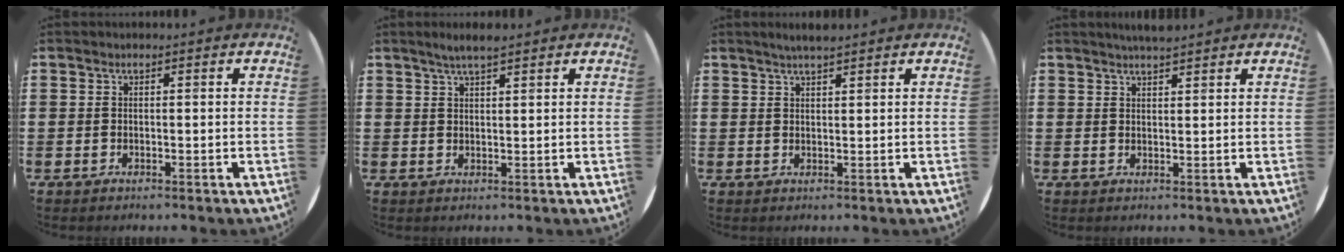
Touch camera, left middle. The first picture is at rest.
{"total": 2.8, "force": [2.4, 0.2, 1.5], "torque": [-0.029, 0.004, 0.042]}
{"total": 2.2, "force": [2.0, 0.1, 0.9], "torque": [-0.018, 0.003, 0.036]}
{"total": 2.4, "force": [2.3, 0.0, 0.5], "torque": [-0.012, -0.002, 0.043]}